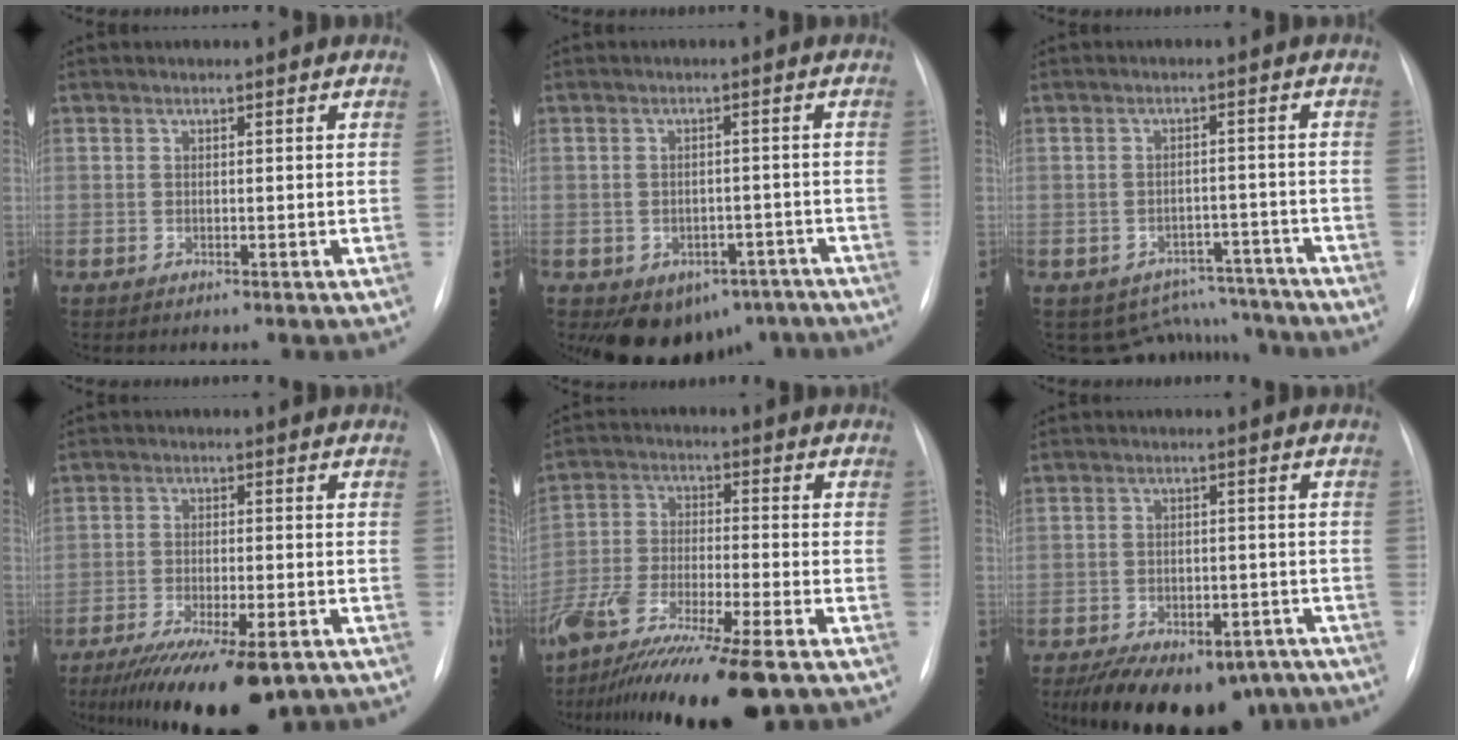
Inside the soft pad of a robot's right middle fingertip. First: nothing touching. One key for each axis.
{"total": 9.4, "fx": -6.0, "fy": 6.4, "fz": 3.5, "tx": -0.036, "ty": 0.022, "tz": -0.072}
{"total": 8.8, "fx": -8.0, "fy": 3.8, "fz": -0.4, "tx": 0.018, "ty": 0.032, "tz": -0.099}
{"total": 14.8, "fx": -10.5, "fy": 3.3, "fz": 9.9, "tx": -0.146, "ty": -0.028, "tz": -0.159}
{"total": 16.9, "fx": -12.4, "fy": 1.1, "fz": 11.4, "tx": -0.216, "ty": -0.047, "tz": -0.216}
{"total": 17.5, "fx": -12.7, "fy": 8.9, "fz": 8.1, "tx": -0.142, "ty": 0.001, "tz": -0.162}